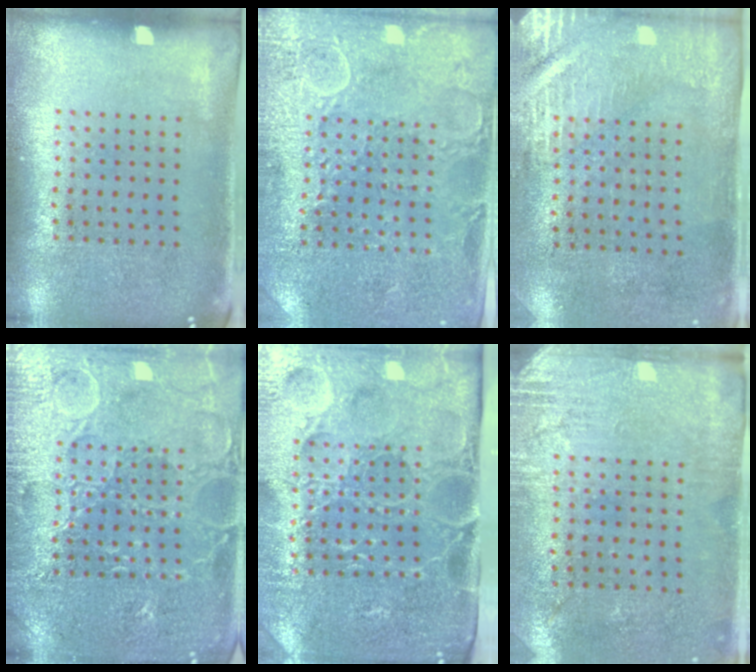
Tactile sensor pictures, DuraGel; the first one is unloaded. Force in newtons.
{"total": 2.8, "press": 2.8, "slide": 0.5}
{"total": 2.9, "press": 2.5, "slide": 1.5}
{"total": 5.9, "press": 5.9, "slide": 0.7}
{"total": 5.0, "press": 4.2, "slide": 2.6}
{"total": 2.7, "press": 2.3, "slide": 1.4}